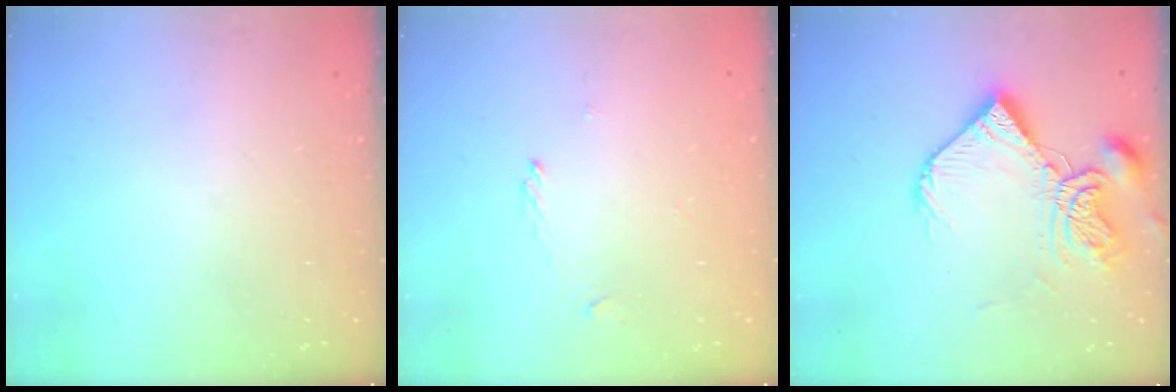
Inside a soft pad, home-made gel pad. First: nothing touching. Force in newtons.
{"total": 1.4, "press": 1.3, "slide": 0.2}
{"total": 14.2, "press": 14.1, "slide": 1.5}